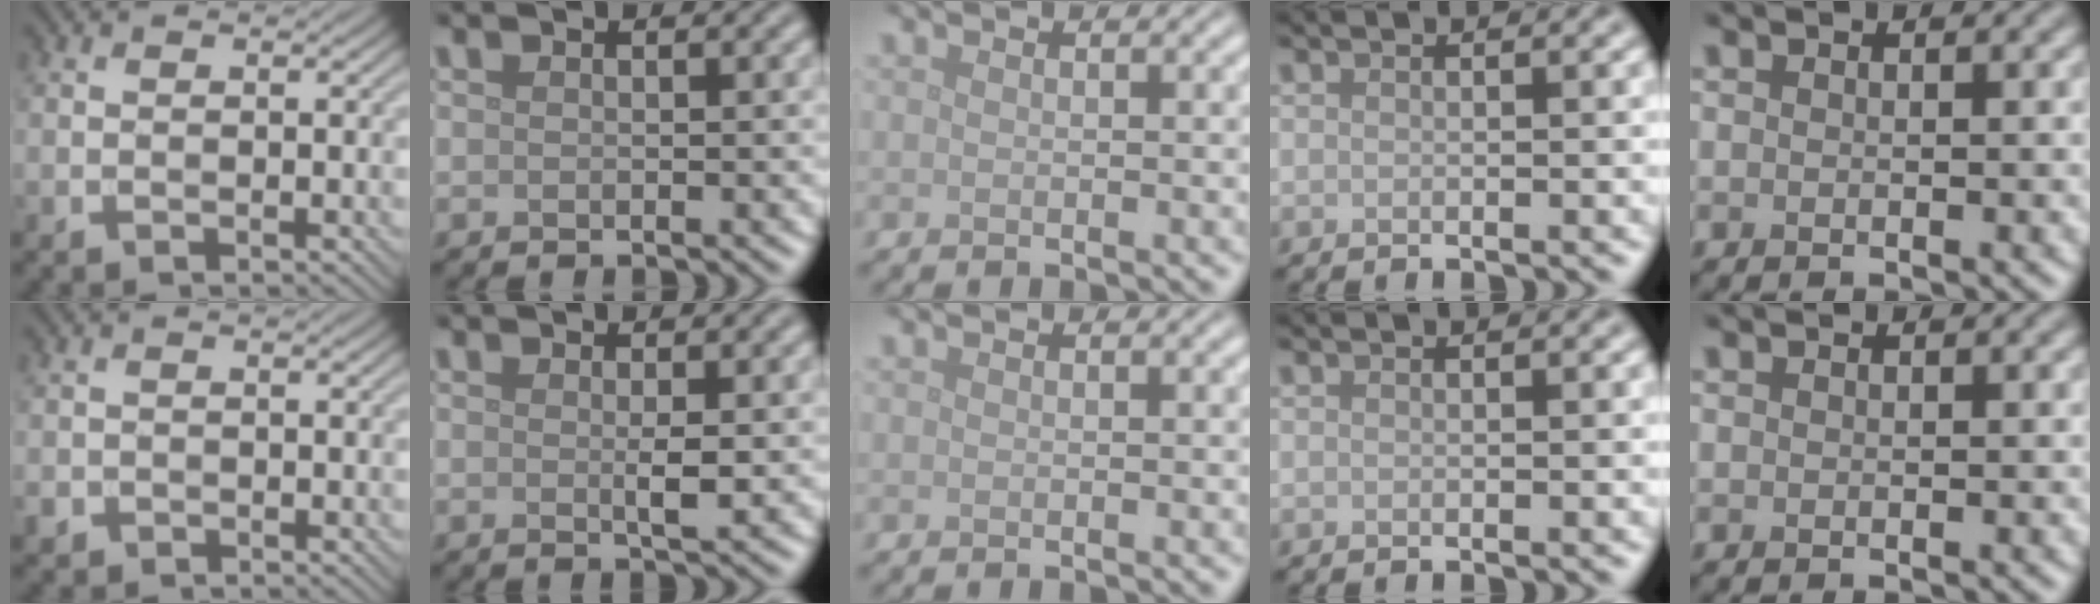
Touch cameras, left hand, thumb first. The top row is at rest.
{"thumb": {"total": 1.5, "force": [-0.8, 1.2, 0.4], "torque": [-0.008, -0.007, -0.019]}, "index": {"total": 1.4, "force": [0.1, 0.1, 1.4], "torque": [-0.025, -0.002, 0.000]}}